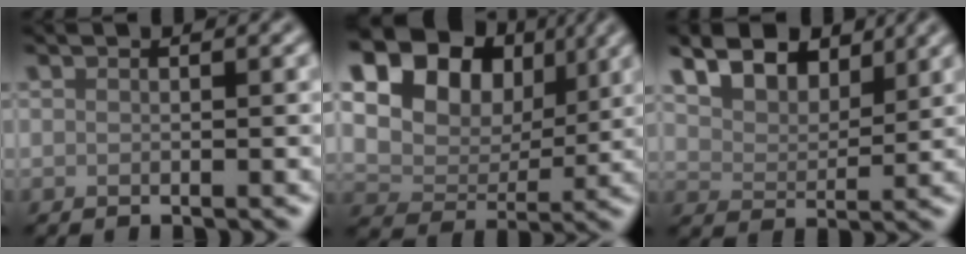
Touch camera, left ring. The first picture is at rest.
{"total": 19.2, "force": [8.9, 14.4, 9.0], "torque": [-0.205, 0.034, 0.156]}
{"total": 6.5, "force": [4.4, 3.6, 3.0], "torque": [-0.074, 0.008, 0.065]}